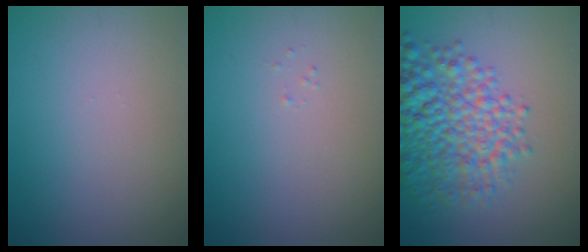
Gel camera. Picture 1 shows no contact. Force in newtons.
{"total": 0.0}
{"total": 7.5, "press": 7.5, "slide": 0.2}